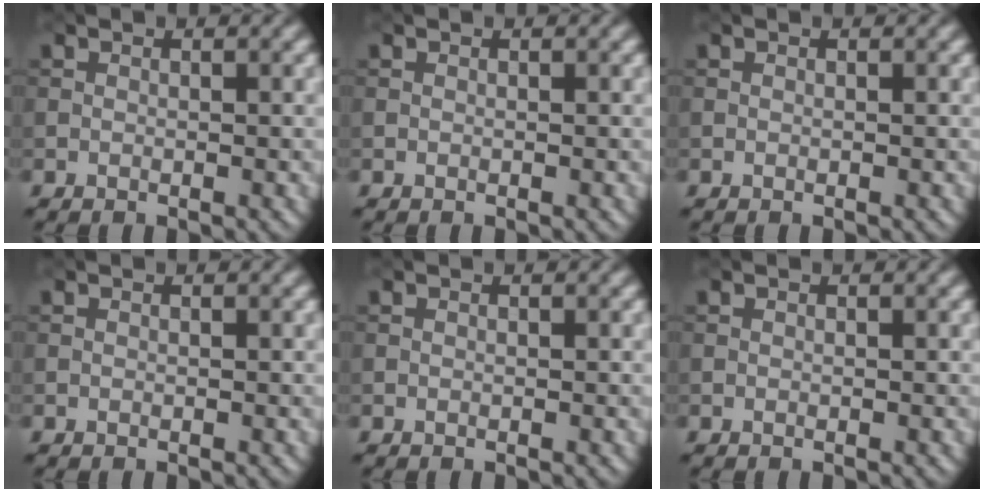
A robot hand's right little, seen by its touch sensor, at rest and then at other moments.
{"total": 0.0}
{"total": 0.0}
{"total": 0.0}
{"total": 0.0}
{"total": 0.0}